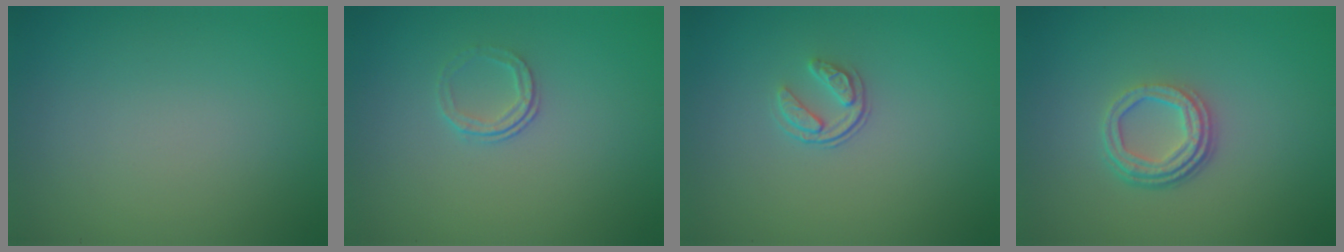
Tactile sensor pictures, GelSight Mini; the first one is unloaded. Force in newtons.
{"total": 1.3, "press": 0.9, "slide": 0.9}
{"total": 1.7, "press": 1.1, "slide": 1.3}
{"total": 3.5, "press": 2.6, "slide": 2.4}